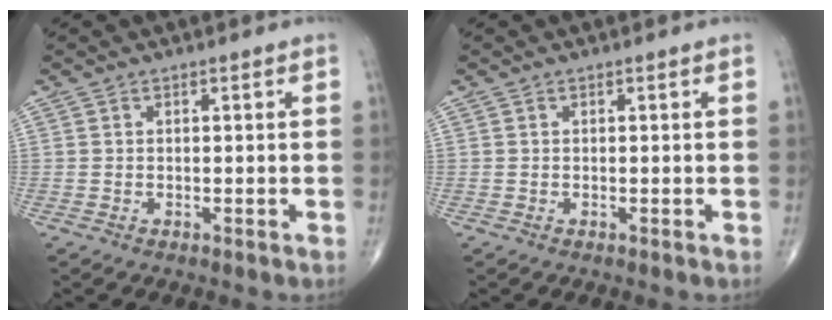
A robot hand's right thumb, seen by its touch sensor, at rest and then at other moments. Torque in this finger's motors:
{"motor_torque": [-0.52, 0.35, -0.21, -0.31, 0.01]}